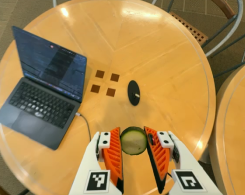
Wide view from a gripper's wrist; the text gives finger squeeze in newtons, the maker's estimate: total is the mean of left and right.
{"total": 10.2, "left": 10.5, "right": 10.0}